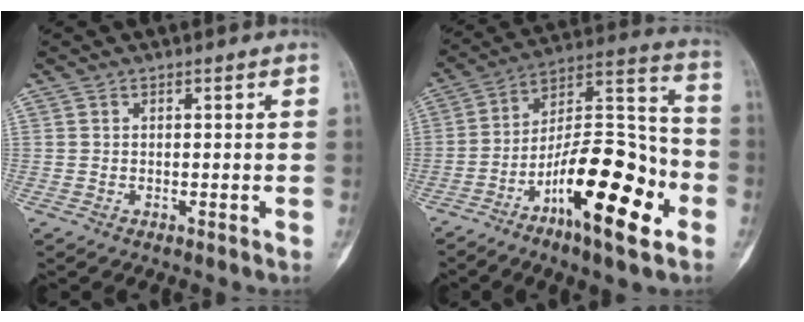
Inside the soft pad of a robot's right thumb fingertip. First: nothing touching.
{"total": 21.9, "force": [-9.4, 7.2, 18.4], "torque": [-0.286, 0.064, -0.154]}